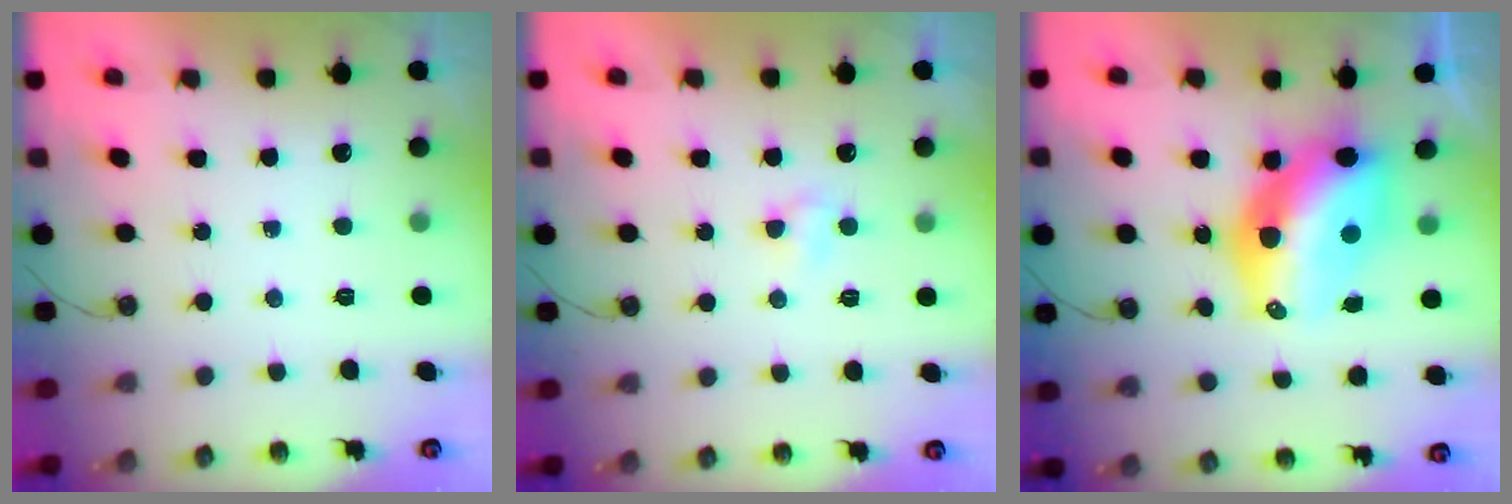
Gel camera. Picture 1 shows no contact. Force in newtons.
{"total": 3.2, "press": 3.2, "slide": 0.4}
{"total": 14.2, "press": 14.1, "slide": 1.1}